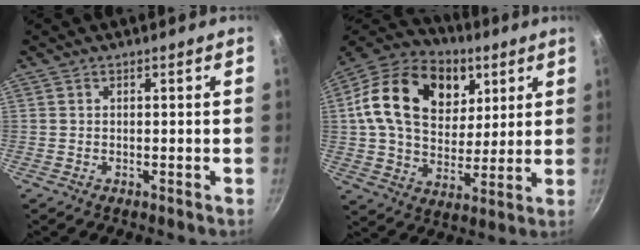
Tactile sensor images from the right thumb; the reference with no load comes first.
{"total": 23.9, "force": [7.7, 17.0, 14.9], "torque": [-0.237, -0.007, 0.124]}